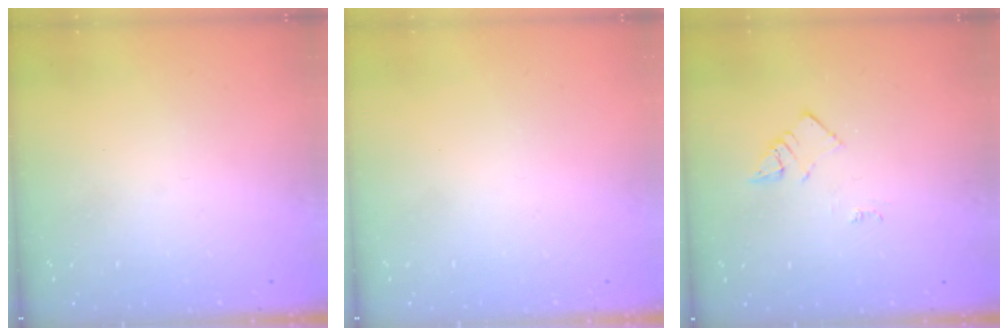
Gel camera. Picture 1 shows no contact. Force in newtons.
{"total": 1.7, "press": 1.7, "slide": 0.1}
{"total": 2.7, "press": 2.6, "slide": 0.4}